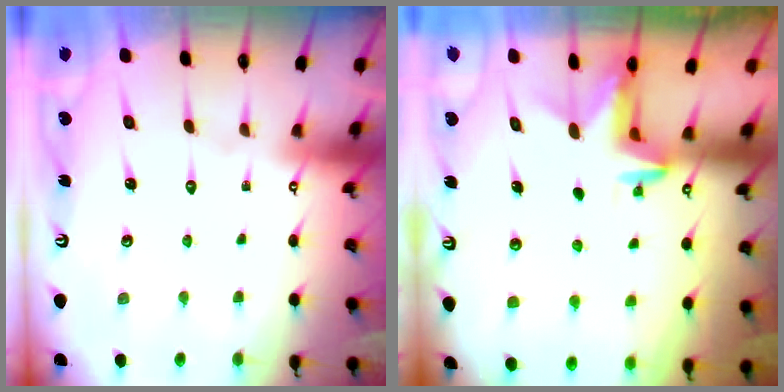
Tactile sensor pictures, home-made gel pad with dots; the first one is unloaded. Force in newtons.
{"total": 3.3, "press": 3.3, "slide": 0.3}